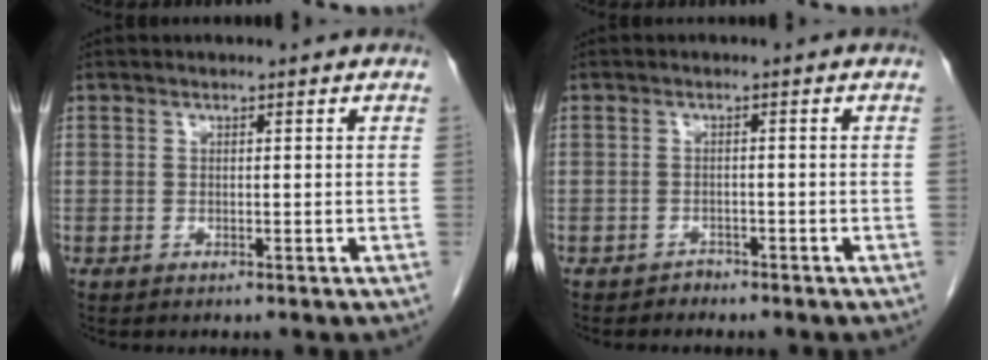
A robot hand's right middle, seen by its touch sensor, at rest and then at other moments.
{"total": 1.2, "force": [-1.0, 0.5, -0.1], "torque": [0.001, 0.002, -0.021]}